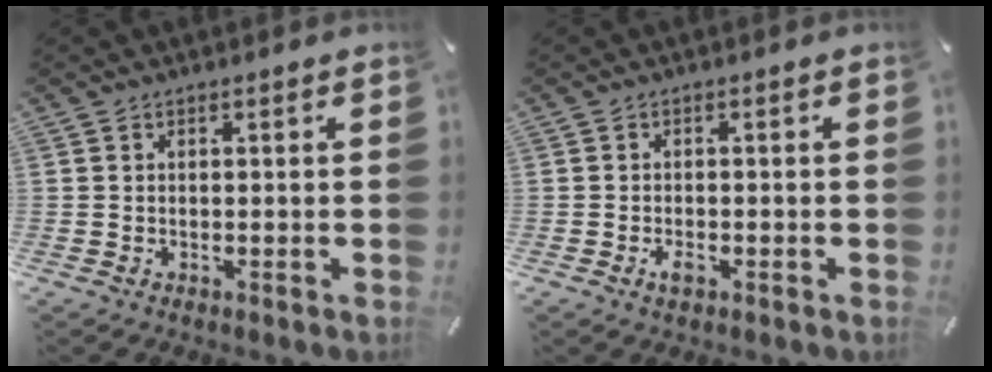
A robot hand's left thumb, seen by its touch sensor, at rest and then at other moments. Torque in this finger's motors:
{"motor_torque": [0.34, 0.82, -0.05, 0.05, 0.01]}